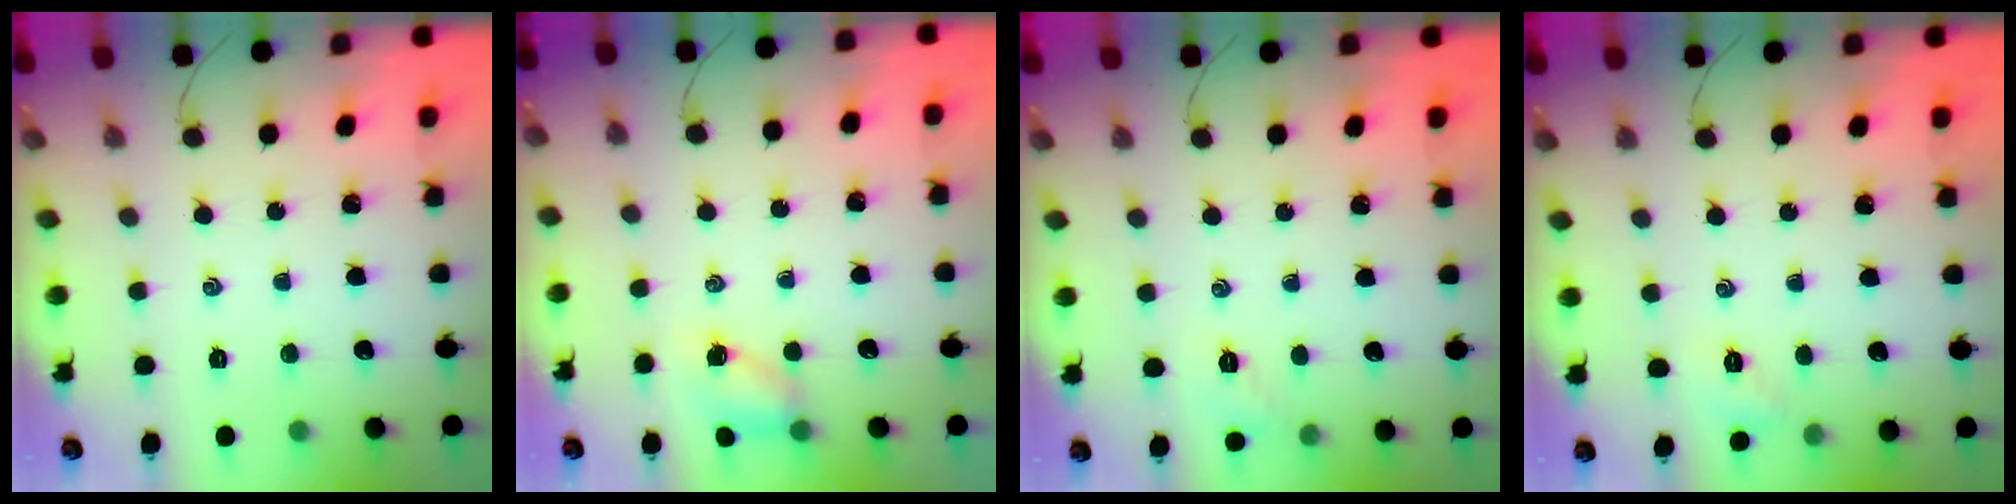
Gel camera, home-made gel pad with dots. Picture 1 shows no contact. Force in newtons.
{"total": 4.6, "press": 4.6, "slide": 0.7}
{"total": 5.0, "press": 4.8, "slide": 1.5}
{"total": 2.2, "press": 2.1, "slide": 0.6}